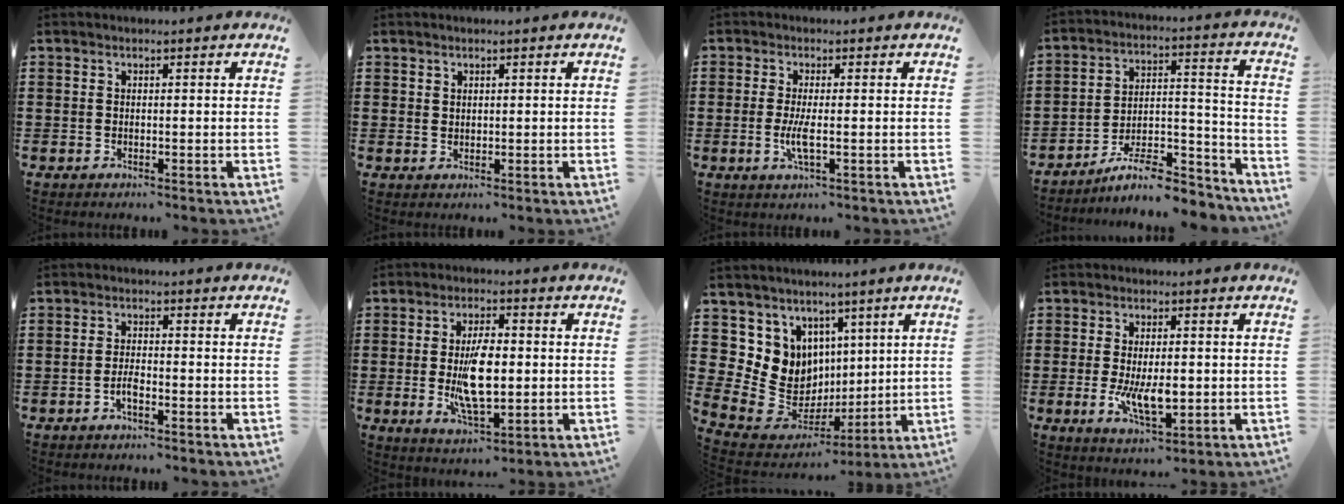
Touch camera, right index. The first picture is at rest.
{"total": 1.1, "force": [0.9, 0.7, 0.2], "torque": [-0.005, 0.002, 0.017]}
{"total": 3.4, "force": [-0.7, 0.5, 3.3], "torque": [-0.072, -0.009, -0.016]}
{"total": 9.8, "force": [-8.4, 2.2, 4.5], "torque": [-0.060, 0.028, -0.156]}
{"total": 2.3, "force": [-1.3, 0.6, 1.8], "torque": [-0.041, -0.001, -0.027]}
{"total": 9.1, "force": [-0.4, 3.8, 8.3], "torque": [-0.167, -0.005, -0.013]}
{"total": 9.4, "force": [1.5, 9.1, 1.6], "torque": [-0.063, -0.027, 0.038]}
{"total": 5.6, "force": [-0.5, 2.5, 5.0], "torque": [-0.094, -0.006, -0.012]}